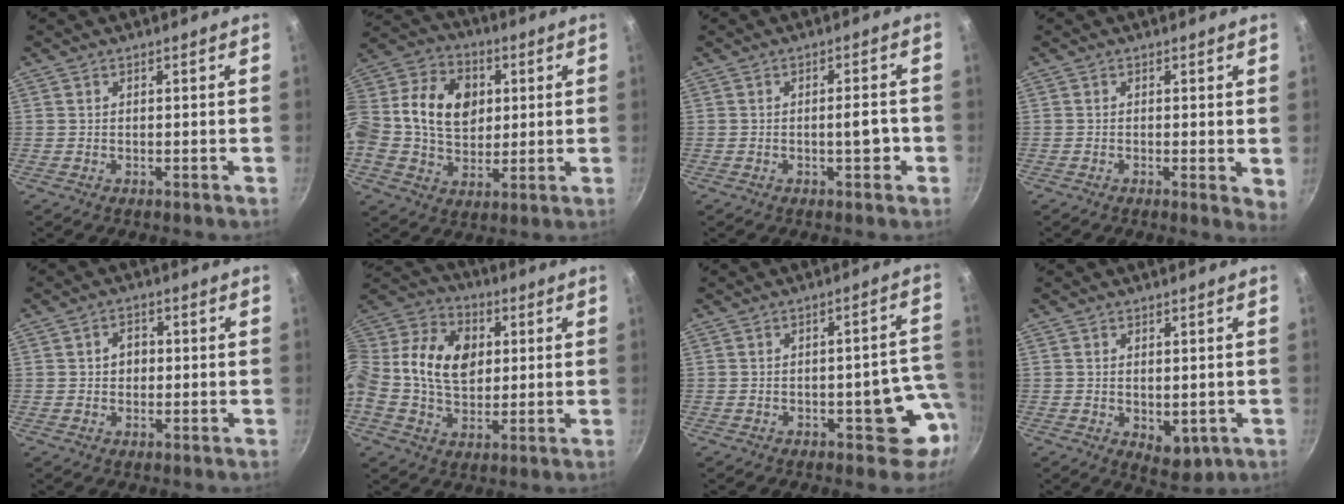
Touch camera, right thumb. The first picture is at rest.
{"total": 19.9, "force": [2.7, 15.1, 12.7], "torque": [-0.218, 0.026, 0.035]}
{"total": 3.8, "force": [-1.2, 1.3, 3.4], "torque": [-0.038, 0.012, -0.017]}
{"total": 2.7, "force": [0.0, 1.0, 2.5], "torque": [-0.027, -0.008, -0.004]}
{"total": 3.4, "force": [0.2, 2.8, 1.9], "torque": [-0.011, 0.008, 0.001]}
{"total": 17.9, "force": [2.3, 13.1, 12.0], "torque": [-0.211, 0.020, 0.024]}
{"total": 8.9, "force": [-2.7, 4.9, 6.9], "torque": [-0.008, 0.030, -0.031]}
{"total": 5.1, "force": [-0.6, 3.2, 3.9], "torque": [-0.044, -0.012, -0.001]}